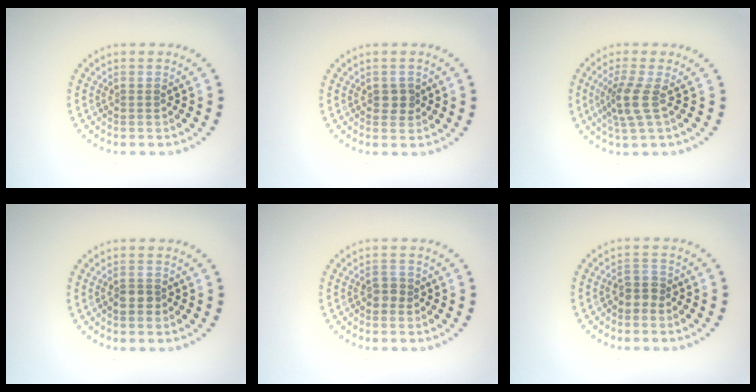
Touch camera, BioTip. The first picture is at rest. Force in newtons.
{"total": 1.4, "press": 1.4, "slide": 0.1}
{"total": 2.7, "press": 2.2, "slide": 1.7}
{"total": 1.7, "press": 1.5, "slide": 0.7}
{"total": 1.4, "press": 1.3, "slide": 0.3}
{"total": 1.7, "press": 1.5, "slide": 0.9}